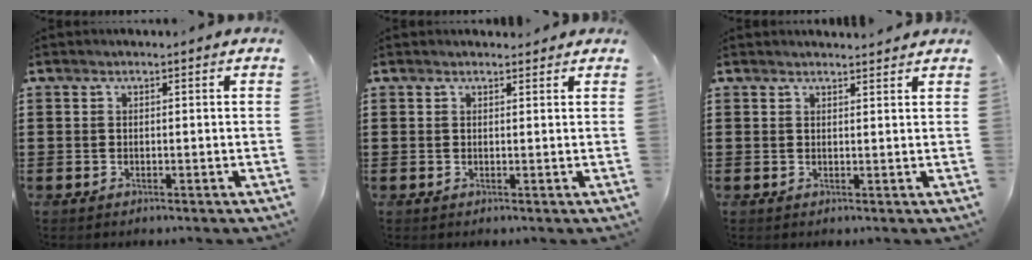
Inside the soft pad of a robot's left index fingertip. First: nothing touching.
{"total": 0.9, "force": [0.9, 0.3, 0.1], "torque": [-0.004, 0.002, 0.018]}
{"total": 1.5, "force": [1.5, 0.0, 0.2], "torque": [-0.007, -0.001, 0.030]}